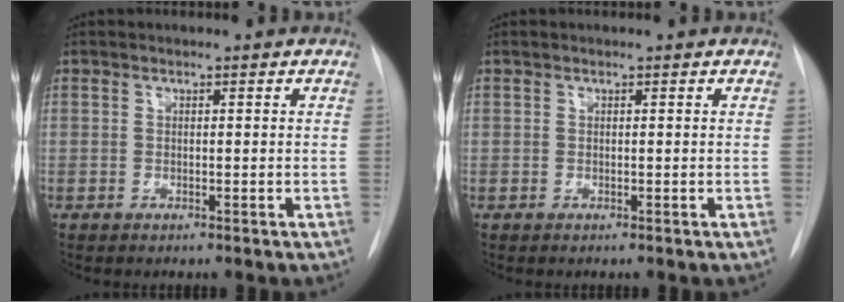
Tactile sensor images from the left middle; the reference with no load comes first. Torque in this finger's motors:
{"motor_torque": [0.20, -0.16, -0.06, 0.02]}